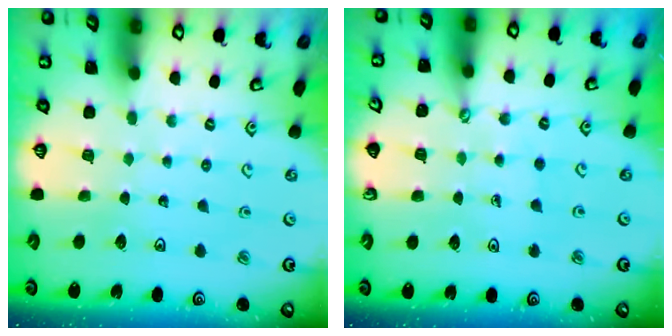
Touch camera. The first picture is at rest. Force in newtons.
{"total": 1.7, "press": 1.7, "slide": 0.1}